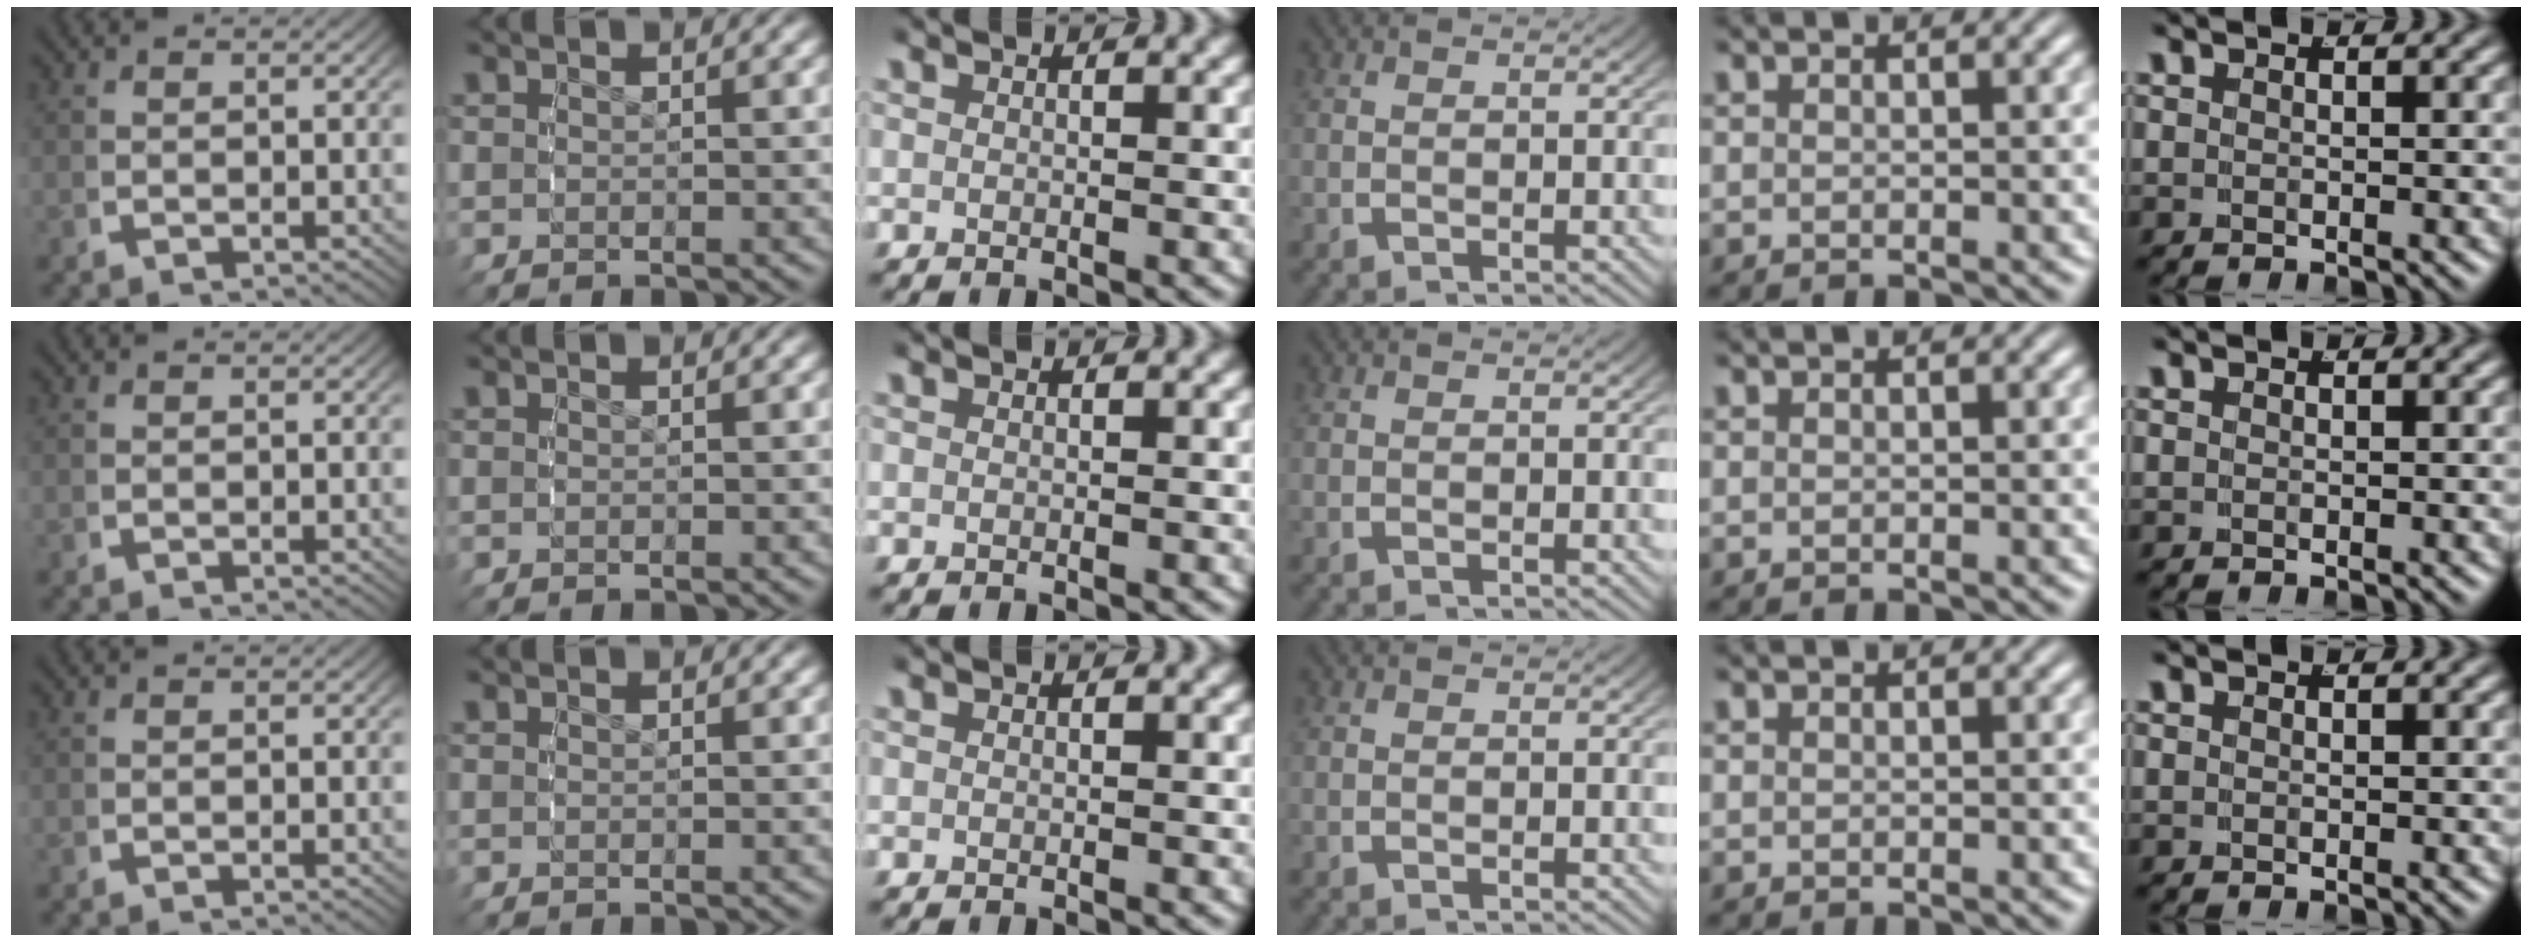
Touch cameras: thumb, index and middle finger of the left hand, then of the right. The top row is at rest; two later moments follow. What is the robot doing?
{"motion": "reach", "object": "toothpaste"}